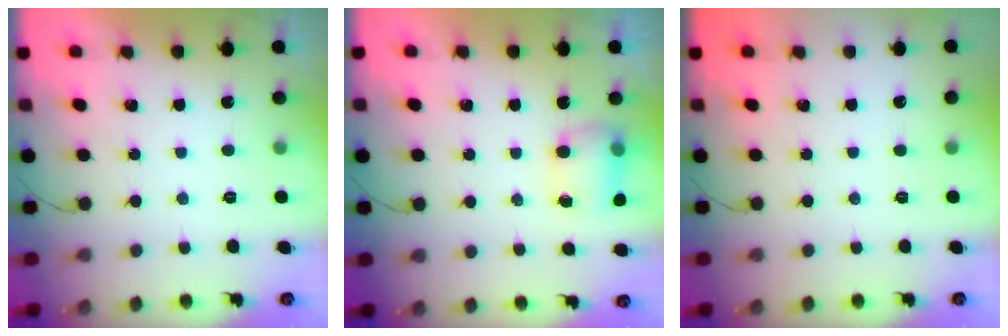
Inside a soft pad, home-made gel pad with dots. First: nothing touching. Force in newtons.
{"total": 6.6, "press": 6.5, "slide": 0.9}
{"total": 0.0}